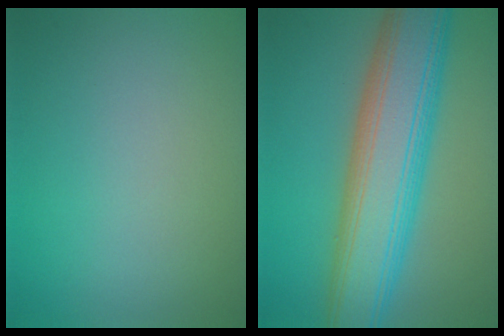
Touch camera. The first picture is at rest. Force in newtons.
{"total": 11.0, "press": 11.0, "slide": 0.6}